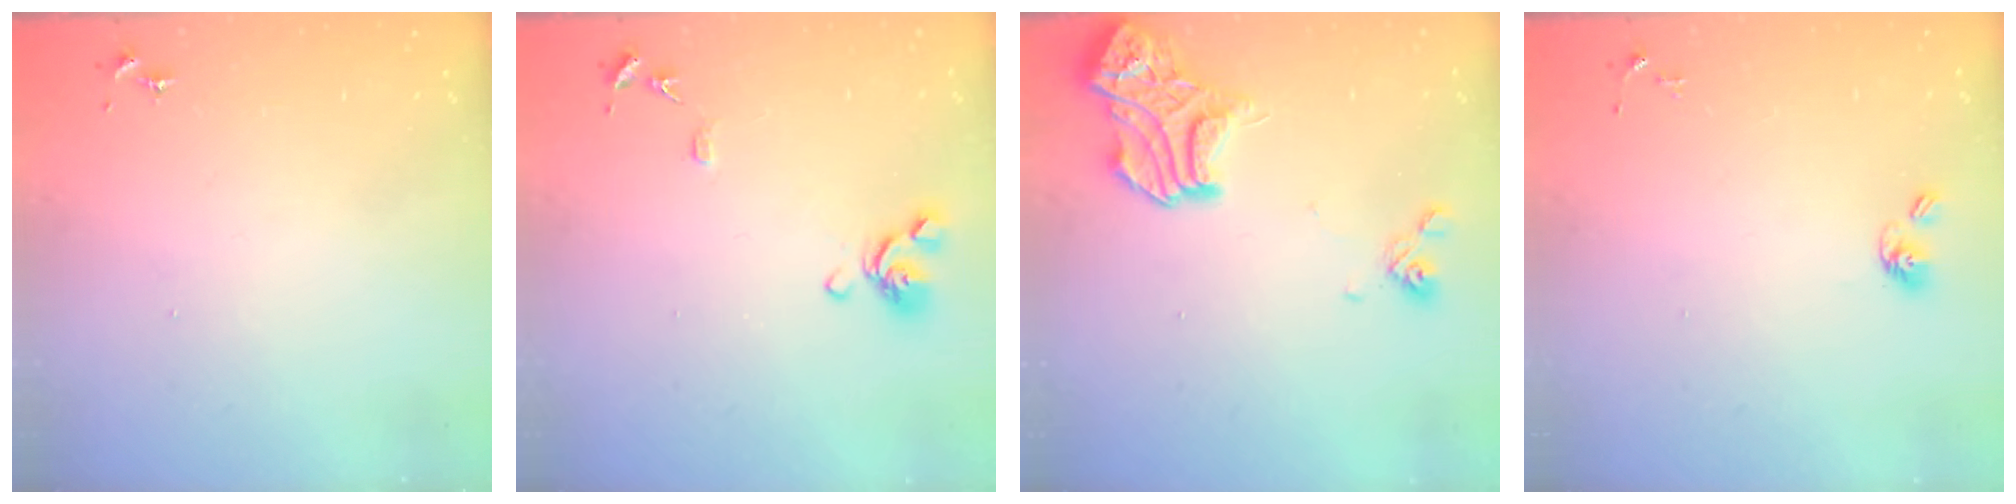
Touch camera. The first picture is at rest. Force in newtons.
{"total": 10.4, "press": 10.3, "slide": 1.3}
{"total": 15.6, "press": 15.5, "slide": 0.7}
{"total": 5.5, "press": 4.8, "slide": 2.6}